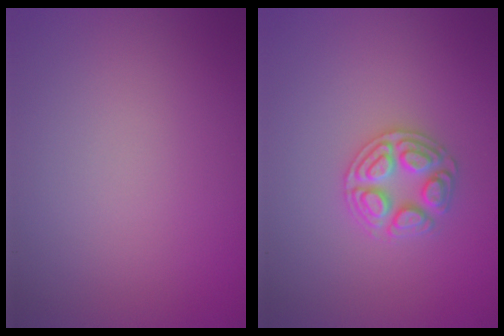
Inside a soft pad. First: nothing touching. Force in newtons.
{"total": 3.0, "press": 2.9, "slide": 0.4}